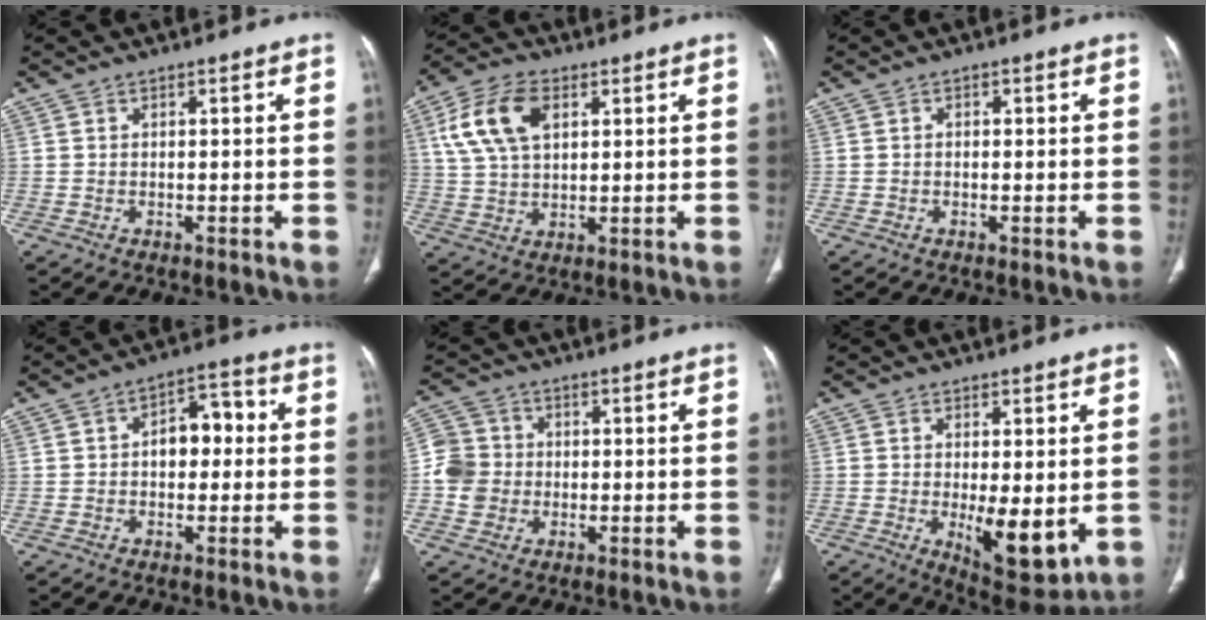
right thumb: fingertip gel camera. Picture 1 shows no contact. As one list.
[{"total": 11.9, "force": [4.2, 7.1, 8.6], "torque": [-0.164, 0.004, 0.081]}, {"total": 0.9, "force": [0.0, 0.6, 0.6], "torque": [-0.006, 0.001, -0.003]}, {"total": 7.6, "force": [0.3, 4.9, 5.8], "torque": [-0.060, 0.028, -0.002]}, {"total": 7.0, "force": [-0.8, 6.6, 2.2], "torque": [-0.026, 0.014, -0.021]}, {"total": 10.9, "force": [-1.6, 4.4, 9.9], "torque": [-0.132, -0.029, -0.010]}]